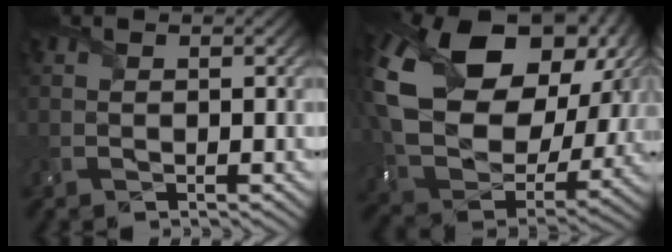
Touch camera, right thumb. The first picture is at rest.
{"total": 20.8, "force": [5.4, 14.9, 13.5], "torque": [-0.335, -0.013, 0.133]}